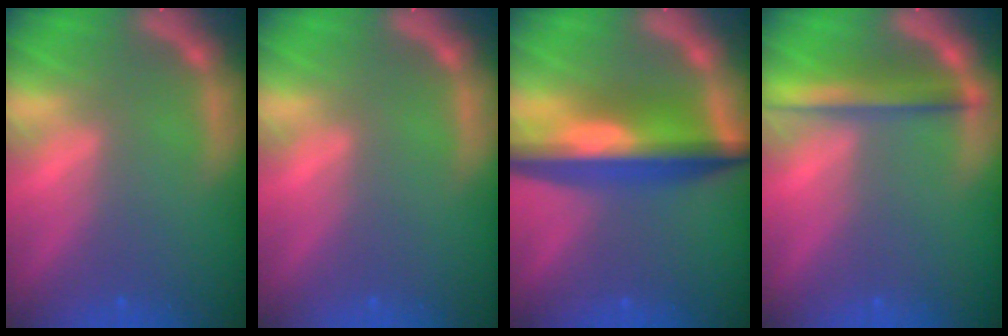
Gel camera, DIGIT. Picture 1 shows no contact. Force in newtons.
{"total": 0.0}
{"total": 9.1}
{"total": 4.0}